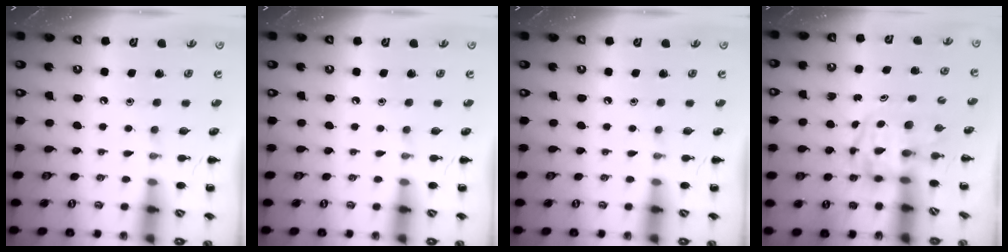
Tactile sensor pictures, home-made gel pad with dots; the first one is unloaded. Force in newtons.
{"total": 0.0}
{"total": 0.0}
{"total": 4.0, "press": 3.9, "slide": 0.6}